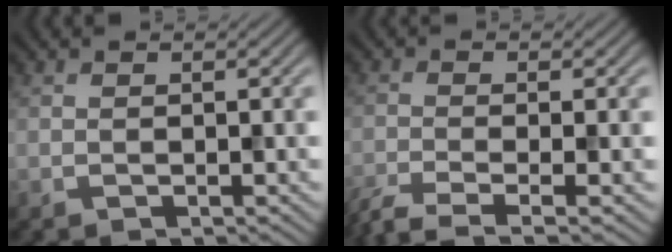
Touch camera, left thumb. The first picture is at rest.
{"total": 5.5, "force": [-3.8, 1.1, 3.8], "torque": [-0.064, -0.012, -0.078]}